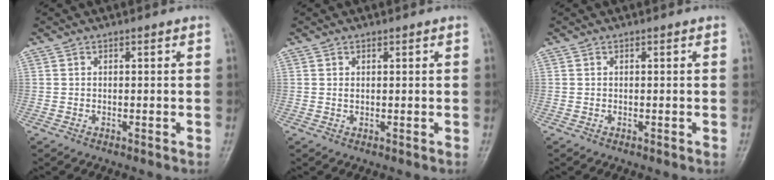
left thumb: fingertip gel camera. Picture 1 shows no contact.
{"total": 0.6, "force": [0.4, 0.3, 0.4], "torque": [-0.007, -0.001, 0.008]}
{"total": 0.0}